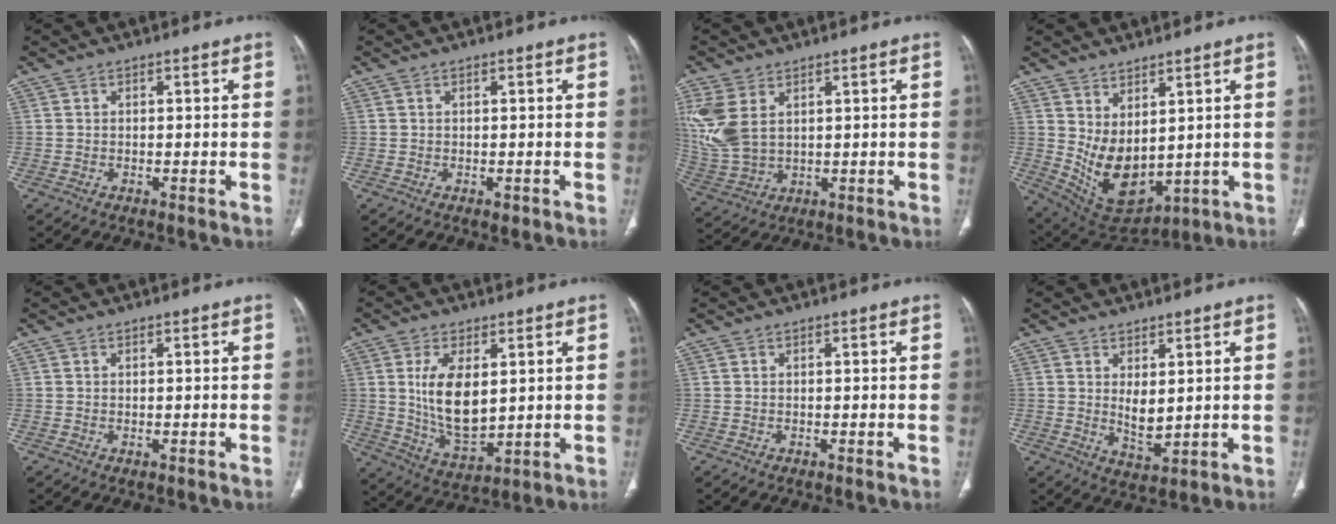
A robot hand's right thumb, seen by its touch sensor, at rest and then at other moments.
{"total": 1.2, "force": [-0.1, 0.7, 1.0], "torque": [-0.016, -0.003, 0.003]}
{"total": 11.4, "force": [3.8, 7.2, 8.0], "torque": [-0.193, -0.008, 0.094]}
{"total": 11.4, "force": [2.3, 6.6, 9.0], "torque": [-0.143, -0.032, 0.077]}
{"total": 0.0}
{"total": 11.7, "force": [2.3, 6.2, 9.7], "torque": [-0.167, -0.025, 0.058]}
{"total": 0.0}
{"total": 4.8, "force": [1.3, 2.3, 3.9], "torque": [-0.061, -0.023, 0.036]}